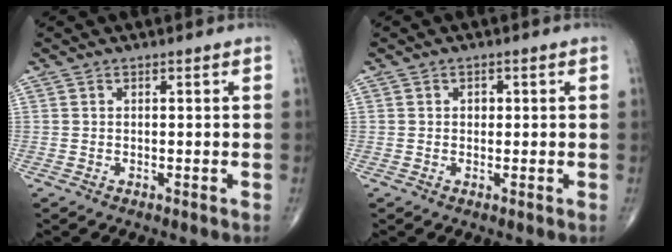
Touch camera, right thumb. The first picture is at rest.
{"total": 1.2, "force": [0.2, 1.0, 0.7], "torque": [-0.003, 0.003, 0.001]}